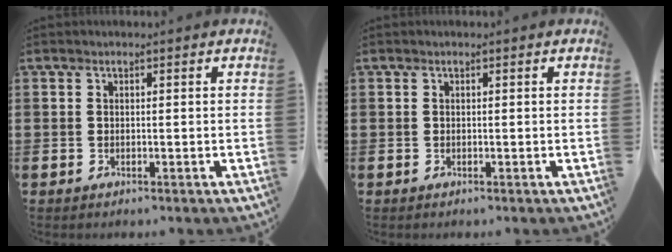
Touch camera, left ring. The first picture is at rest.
{"total": 0.0}